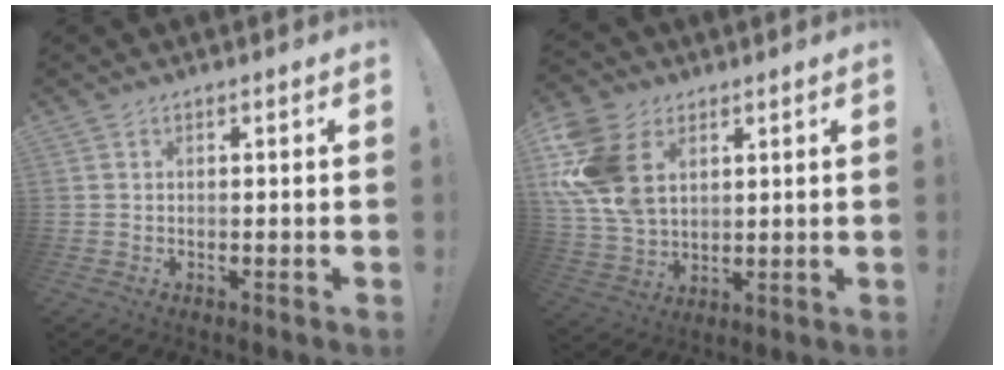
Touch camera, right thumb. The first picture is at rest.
{"total": 17.6, "force": [5.7, 12.4, 11.1], "torque": [-0.235, -0.022, 0.109]}